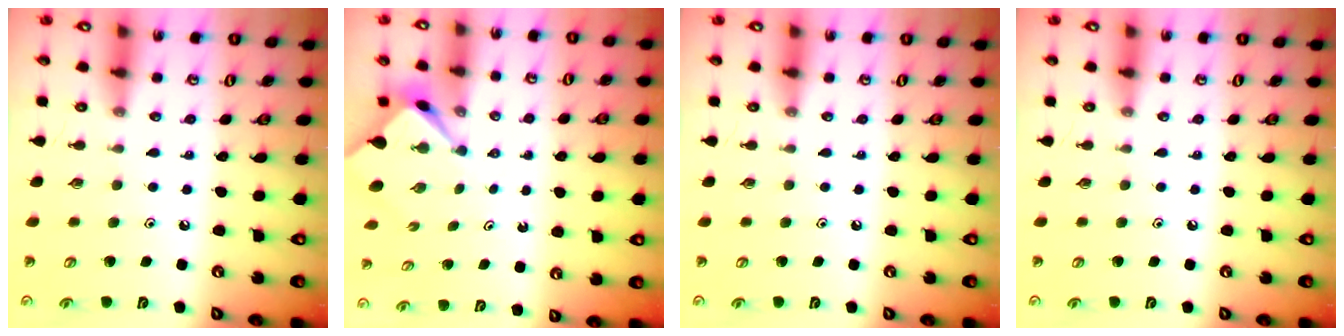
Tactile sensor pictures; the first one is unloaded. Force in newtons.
{"total": 3.0, "press": 3.0, "slide": 0.3}
{"total": 0.0}
{"total": 0.0}